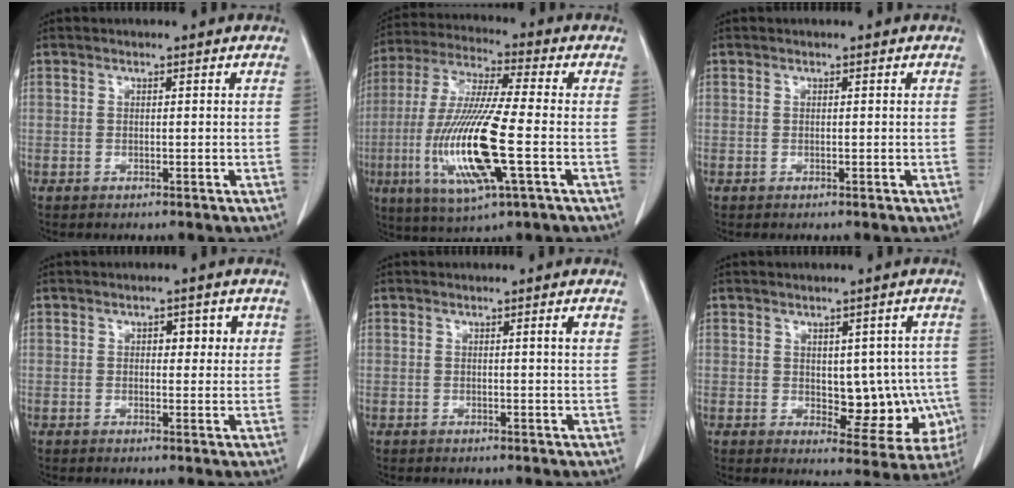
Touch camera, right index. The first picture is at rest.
{"total": 16.6, "force": [-3.9, 1.4, 16.1], "torque": [-0.337, -0.017, -0.071]}
{"total": 0.0}
{"total": 3.4, "force": [1.2, 1.7, 2.7], "torque": [-0.030, 0.005, 0.014]}
{"total": 1.7, "force": [0.7, -0.3, 1.6], "torque": [-0.022, -0.001, 0.009]}
{"total": 9.6, "force": [-0.6, 5.2, 8.1], "torque": [-0.077, 0.008, 0.009]}